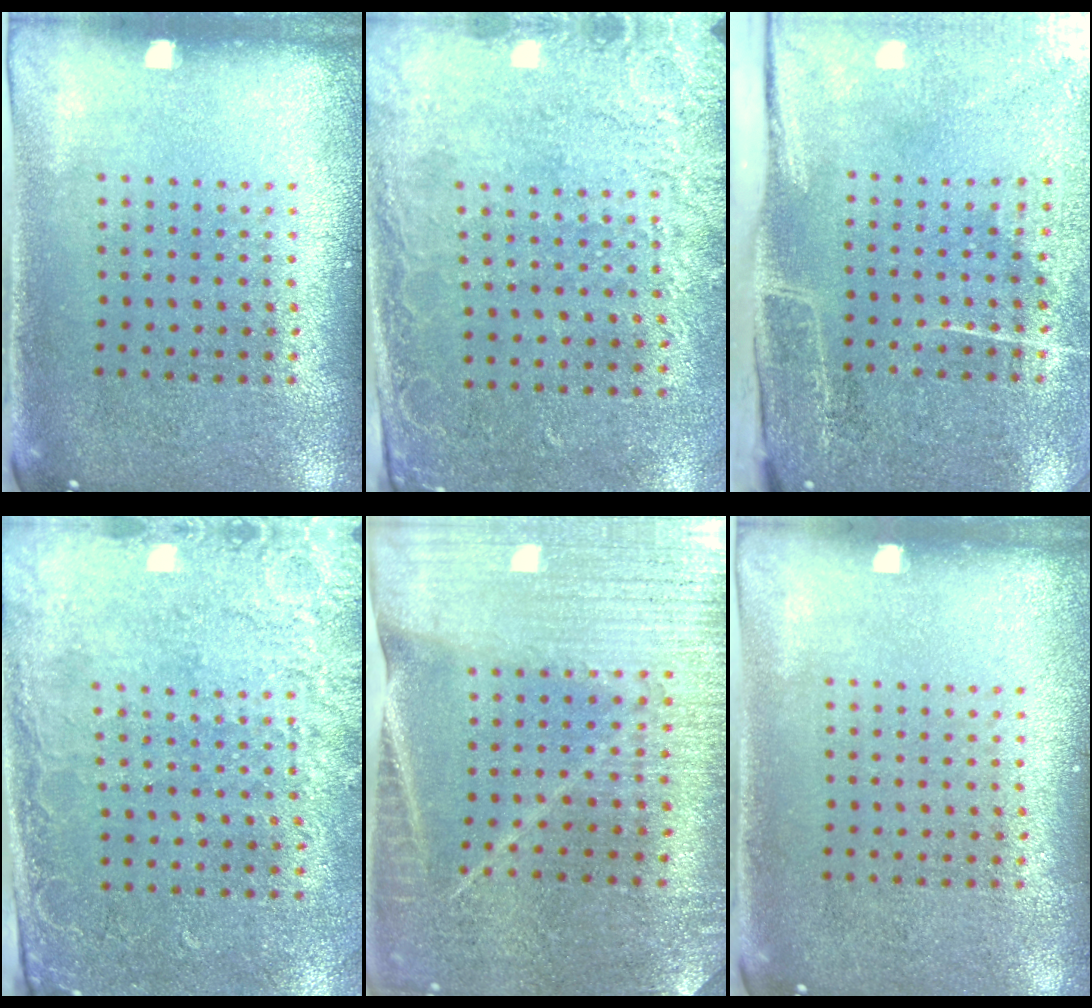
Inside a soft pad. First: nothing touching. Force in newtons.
{"total": 2.6, "press": 2.0, "slide": 1.7}
{"total": 4.8, "press": 3.8, "slide": 2.9}
{"total": 2.6, "press": 2.1, "slide": 1.5}
{"total": 2.6, "press": 2.6, "slide": 0.4}
{"total": 0.0}